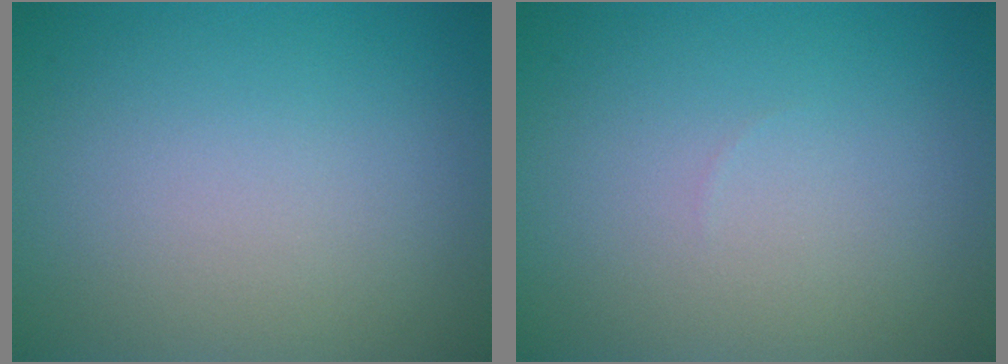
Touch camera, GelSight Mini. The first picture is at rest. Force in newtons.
{"total": 0.0}